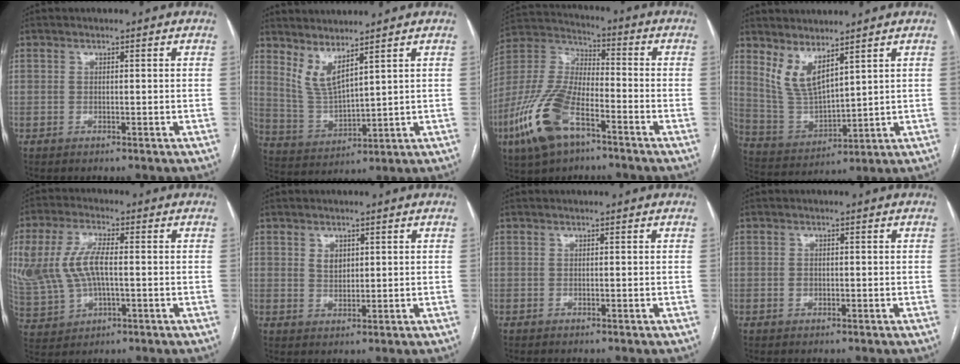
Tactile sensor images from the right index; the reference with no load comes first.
{"total": 5.8, "force": [4.4, 0.7, 3.8], "torque": [-0.090, -0.022, 0.104]}
{"total": 15.8, "force": [-8.0, 6.3, 12.1], "torque": [-0.276, -0.005, -0.151]}
{"total": 7.6, "force": [5.2, 2.2, 5.1], "torque": [-0.111, -0.015, 0.124]}
{"total": 15.6, "force": [1.1, 8.3, 13.1], "torque": [-0.329, 0.007, 0.032]}
{"total": 2.4, "force": [1.0, 1.6, 1.3], "torque": [-0.026, -0.001, 0.023]}
{"total": 0.0}
{"total": 1.3, "force": [-0.3, 1.0, 0.8], "torque": [-0.016, 0.002, -0.002]}